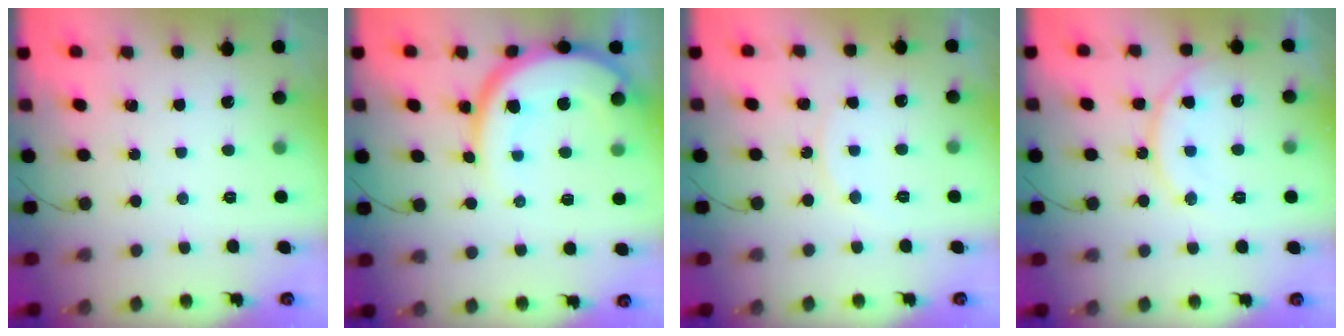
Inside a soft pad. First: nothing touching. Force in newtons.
{"total": 14.1, "press": 14.0, "slide": 1.6}
{"total": 3.9, "press": 3.9, "slide": 0.7}
{"total": 13.5, "press": 13.4, "slide": 1.2}